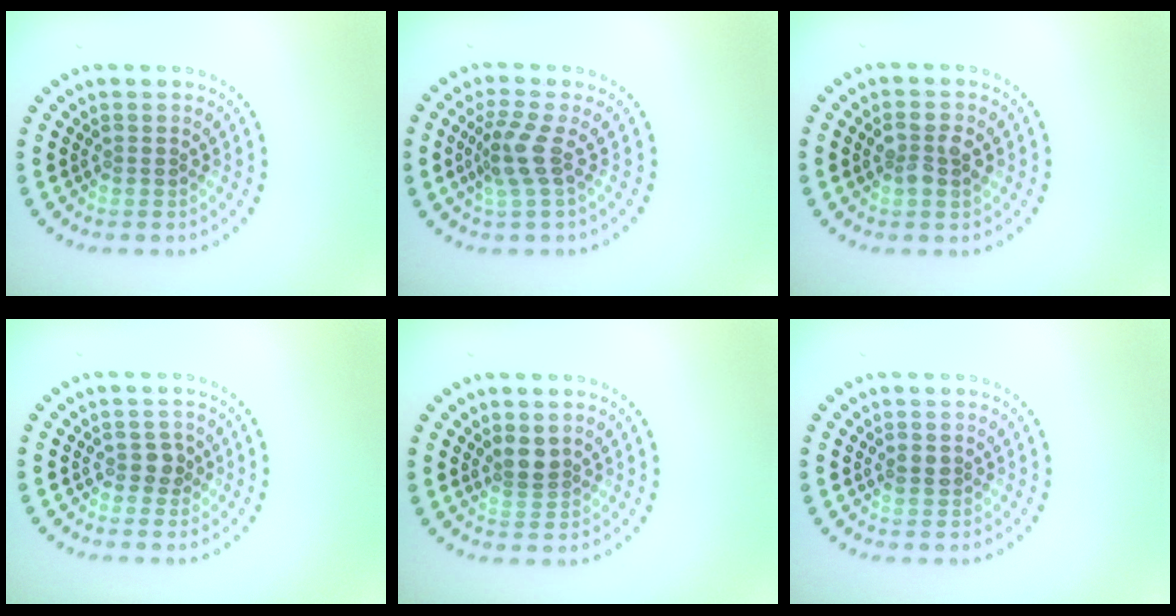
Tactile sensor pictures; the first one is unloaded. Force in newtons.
{"total": 2.8, "press": 2.1, "slide": 1.8}
{"total": 2.5, "press": 2.4, "slide": 0.5}
{"total": 1.3, "press": 1.3, "slide": 0.5}
{"total": 2.1, "press": 1.7, "slide": 1.1}
{"total": 1.2, "press": 1.2, "slide": 0.2}